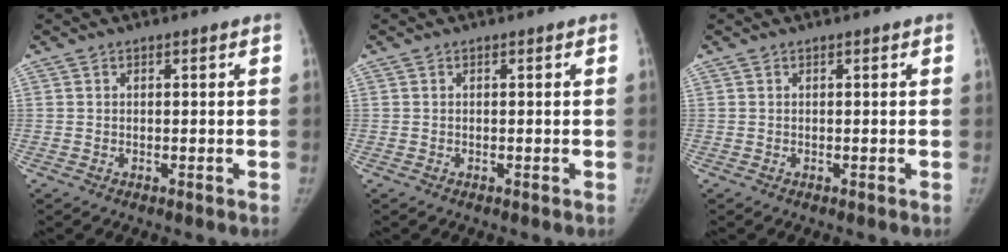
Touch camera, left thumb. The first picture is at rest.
{"total": 0.0}
{"total": 0.0}